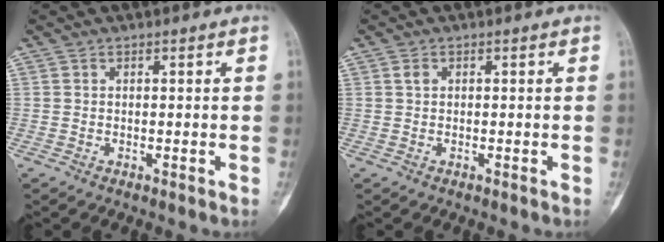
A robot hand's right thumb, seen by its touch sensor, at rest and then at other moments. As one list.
[{"total": 0.9, "force": [0.1, 0.7, 0.6], "torque": [-0.008, 0.002, 0.001]}]